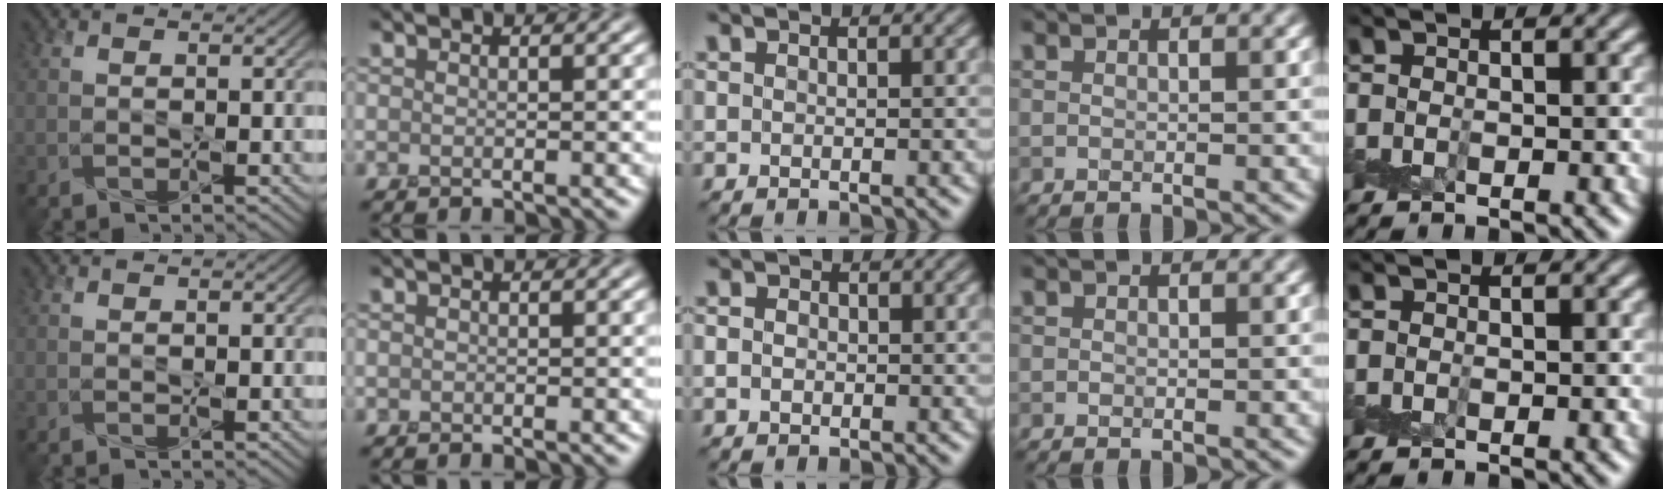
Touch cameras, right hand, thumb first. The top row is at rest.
{"middle": {"total": 1.0, "force": [-0.3, 0.8, 0.5], "torque": [-0.009, -0.001, -0.008]}}